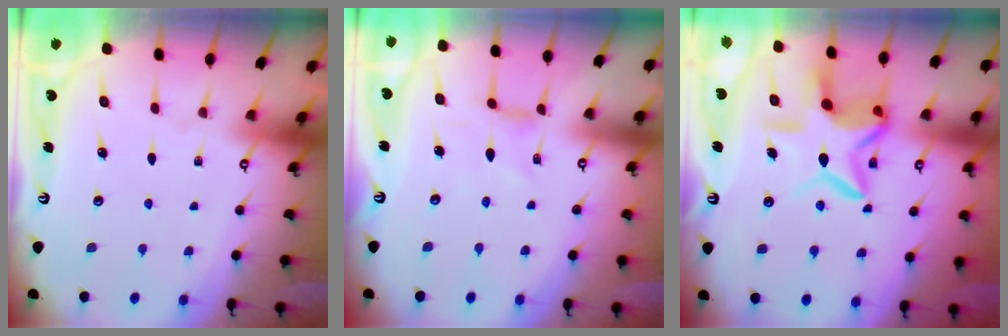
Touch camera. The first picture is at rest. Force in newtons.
{"total": 0.9, "press": 0.9, "slide": 0.3}
{"total": 11.6, "press": 11.5, "slide": 1.0}